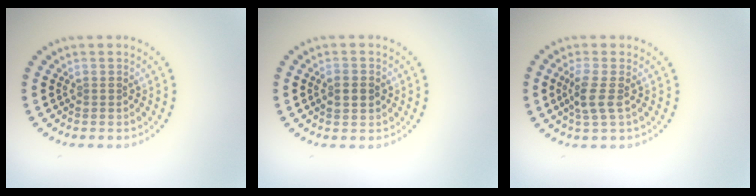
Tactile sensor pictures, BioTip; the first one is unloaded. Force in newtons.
{"total": 2.4, "press": 2.3, "slide": 0.1}
{"total": 2.5, "press": 2.2, "slide": 1.2}